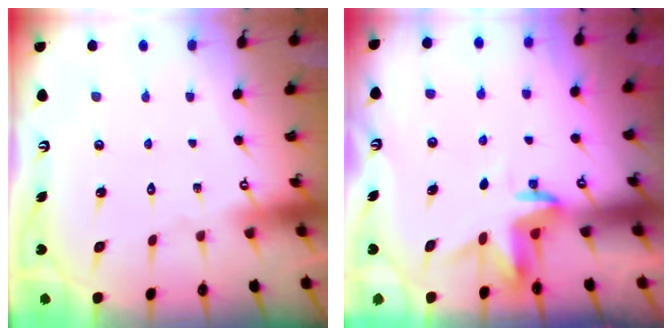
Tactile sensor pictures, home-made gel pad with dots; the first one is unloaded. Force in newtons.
{"total": 3.4, "press": 3.4, "slide": 0.2}